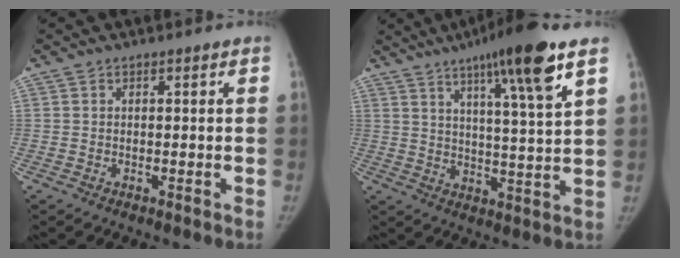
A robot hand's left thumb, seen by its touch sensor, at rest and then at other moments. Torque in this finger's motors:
{"motor_torque": [0.49, -0.09, 1.05, -0.99, 0.33]}